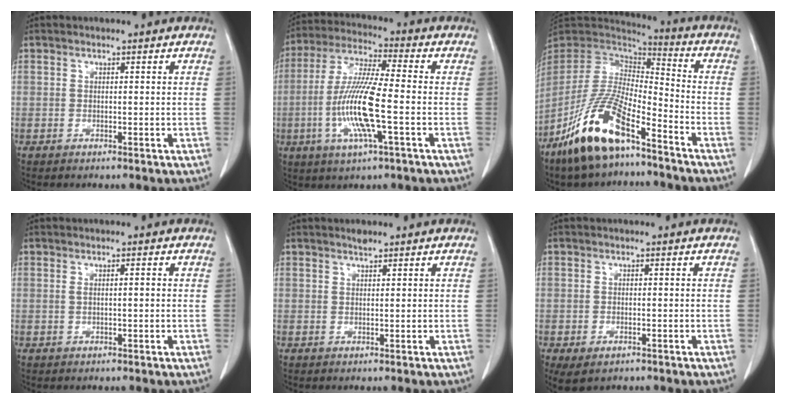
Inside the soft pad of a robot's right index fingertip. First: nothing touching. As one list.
[{"total": 12.9, "force": [-2.9, 1.0, 12.6], "torque": [-0.258, -0.010, -0.062]}, {"total": 16.4, "force": [-10.4, 4.5, 11.8], "torque": [-0.241, -0.012, -0.194]}, {"total": 1.3, "force": [0.1, 0.3, 1.3], "torque": [-0.026, 0.007, 0.006]}, {"total": 0.9, "force": [0.8, 0.2, 0.3], "torque": [-0.013, 0.002, 0.016]}, {"total": 3.7, "force": [-2.1, 1.9, 2.4], "torque": [-0.047, -0.008, -0.024]}]